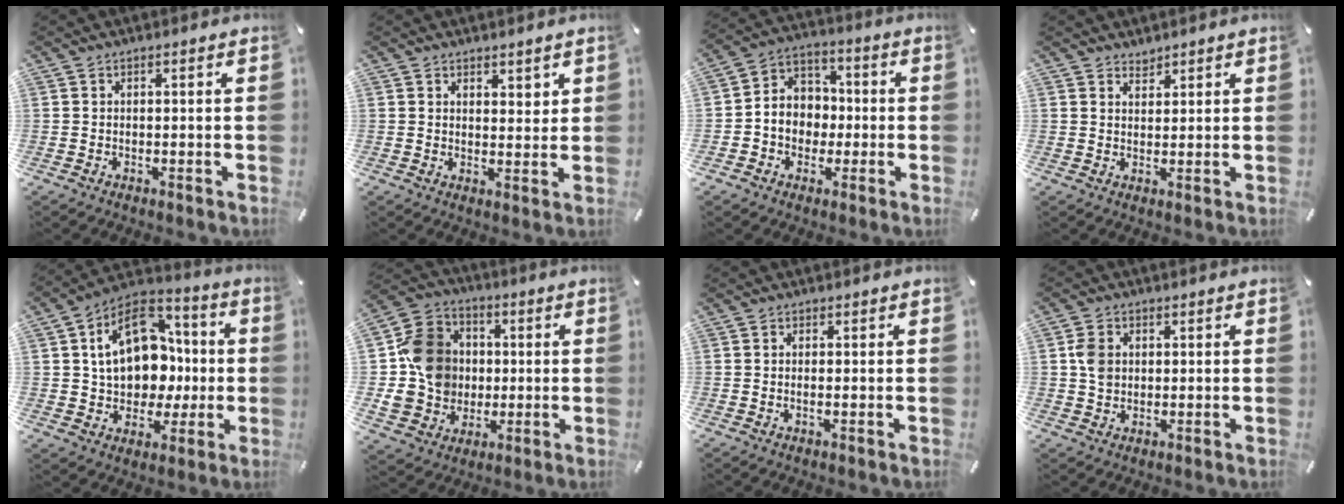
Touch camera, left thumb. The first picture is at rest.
{"total": 3.1, "force": [2.5, 1.8, 0.3], "torque": [0.013, -0.018, 0.042]}
{"total": 7.9, "force": [-2.1, 7.4, 2.0], "torque": [-0.044, 0.019, -0.039]}
{"total": 2.2, "force": [1.9, 1.2, 0.0], "torque": [0.006, -0.010, 0.036]}
{"total": 18.5, "force": [1.8, 14.3, 11.6], "torque": [-0.193, 0.000, 0.038]}
{"total": 15.1, "force": [-0.3, 13.9, 5.9], "torque": [-0.114, 0.012, 0.001]}
{"total": 1.0, "force": [0.0, 0.4, 1.0], "torque": [-0.010, -0.003, -0.003]}
{"total": 4.7, "force": [0.8, 3.9, 2.4], "torque": [-0.042, 0.006, 0.013]}